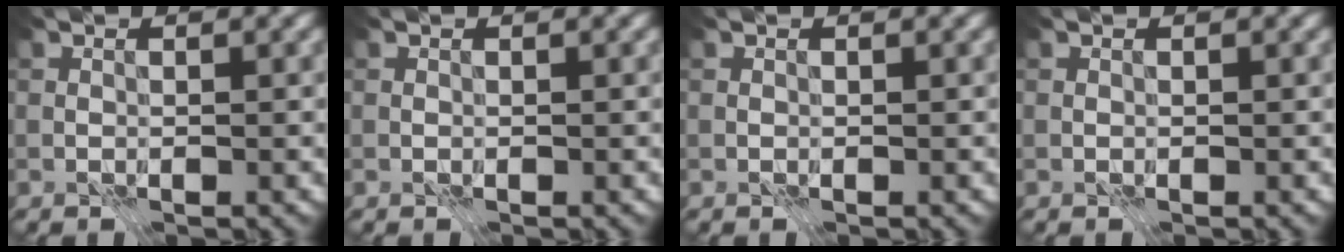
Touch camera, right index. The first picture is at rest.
{"total": 0.0}
{"total": 0.0}
{"total": 0.0}